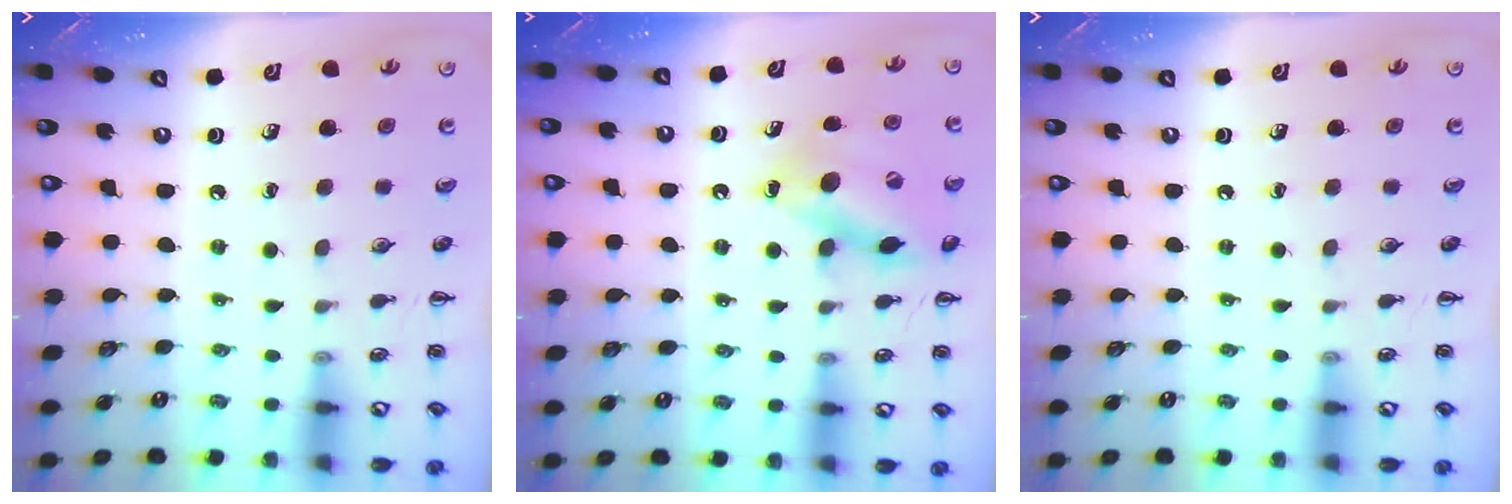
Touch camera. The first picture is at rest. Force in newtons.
{"total": 14.8, "press": 14.5, "slide": 2.7}
{"total": 0.0}